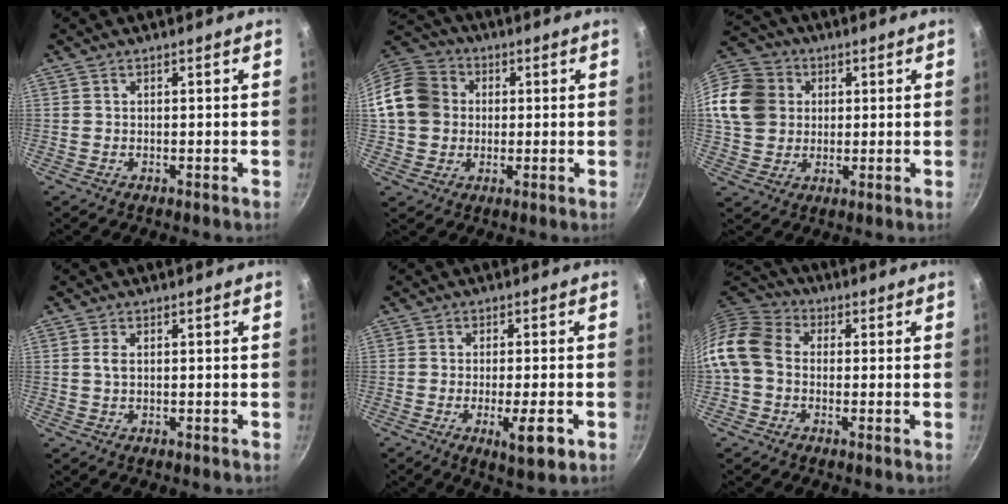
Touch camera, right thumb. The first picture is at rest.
{"total": 13.5, "force": [1.0, 11.8, 6.6], "torque": [-0.106, 0.028, 0.004]}
{"total": 14.4, "force": [2.7, 12.5, 6.7], "torque": [-0.118, 0.019, 0.043]}
{"total": 1.5, "force": [0.3, 0.8, 1.3], "torque": [-0.026, 0.002, 0.004]}
{"total": 7.2, "force": [-2.6, 1.6, 6.6], "torque": [-0.103, 0.000, -0.038]}
{"total": 10.7, "force": [-0.9, 8.3, 6.7], "torque": [-0.111, 0.025, -0.040]}